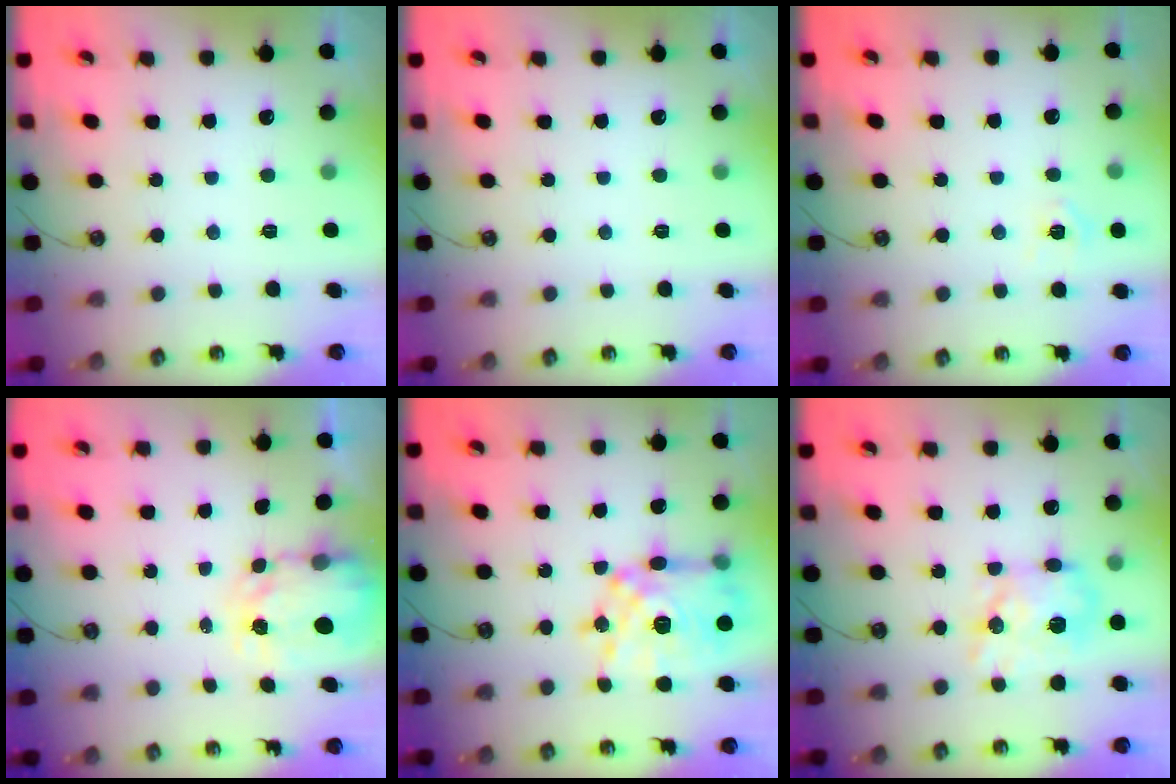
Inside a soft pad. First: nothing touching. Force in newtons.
{"total": 0.0}
{"total": 6.0, "press": 6.0, "slide": 0.6}
{"total": 4.0, "press": 4.0, "slide": 0.2}
{"total": 18.4, "press": 18.3, "slide": 2.2}
{"total": 13.5, "press": 13.5, "slide": 0.2}